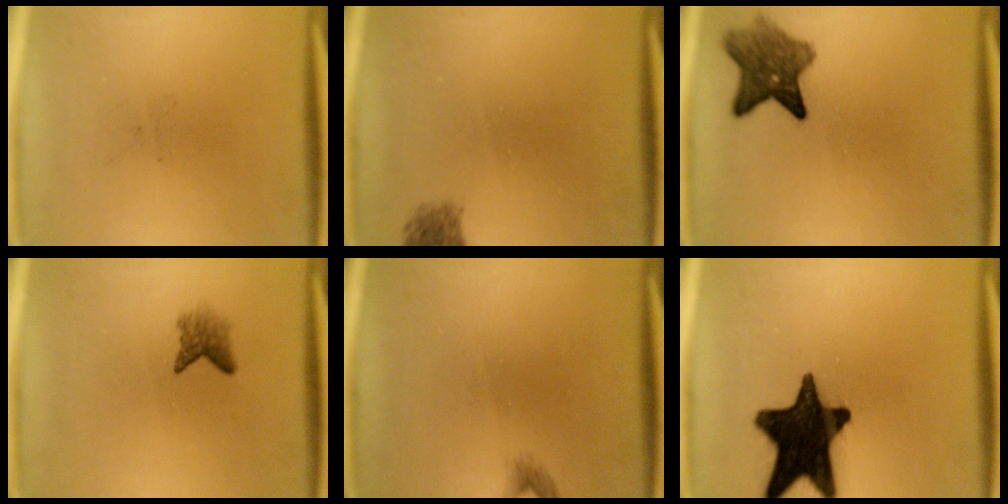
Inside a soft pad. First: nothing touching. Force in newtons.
{"total": 1.8}
{"total": 6.6}
{"total": 2.2}
{"total": 0.9}
{"total": 17.7}